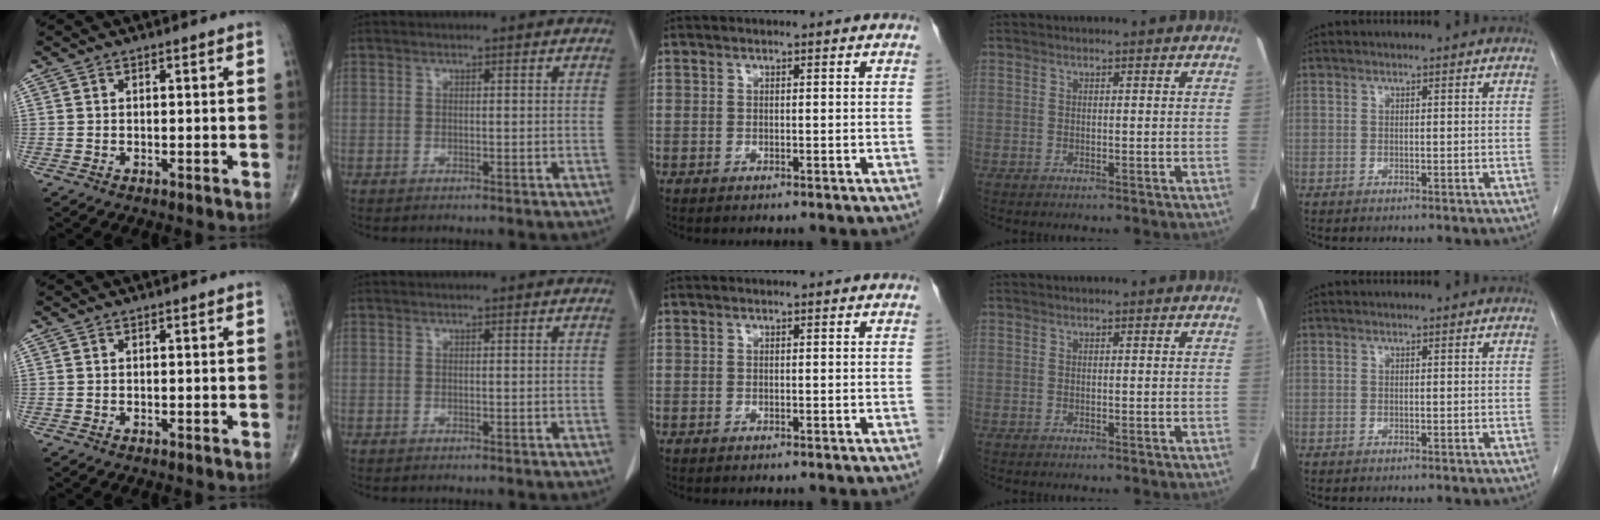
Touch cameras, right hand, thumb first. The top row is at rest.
{}